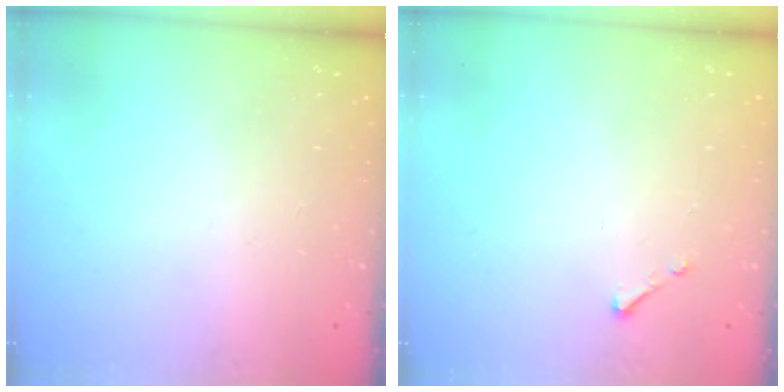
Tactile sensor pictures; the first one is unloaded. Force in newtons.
{"total": 2.5, "press": 2.5, "slide": 0.3}